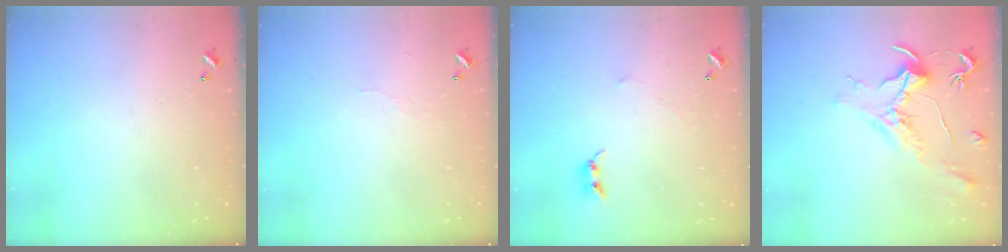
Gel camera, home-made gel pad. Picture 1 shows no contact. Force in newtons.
{"total": 2.0, "press": 1.9, "slide": 0.4}
{"total": 2.4, "press": 2.3, "slide": 0.4}
{"total": 1.5, "press": 1.3, "slide": 0.8}